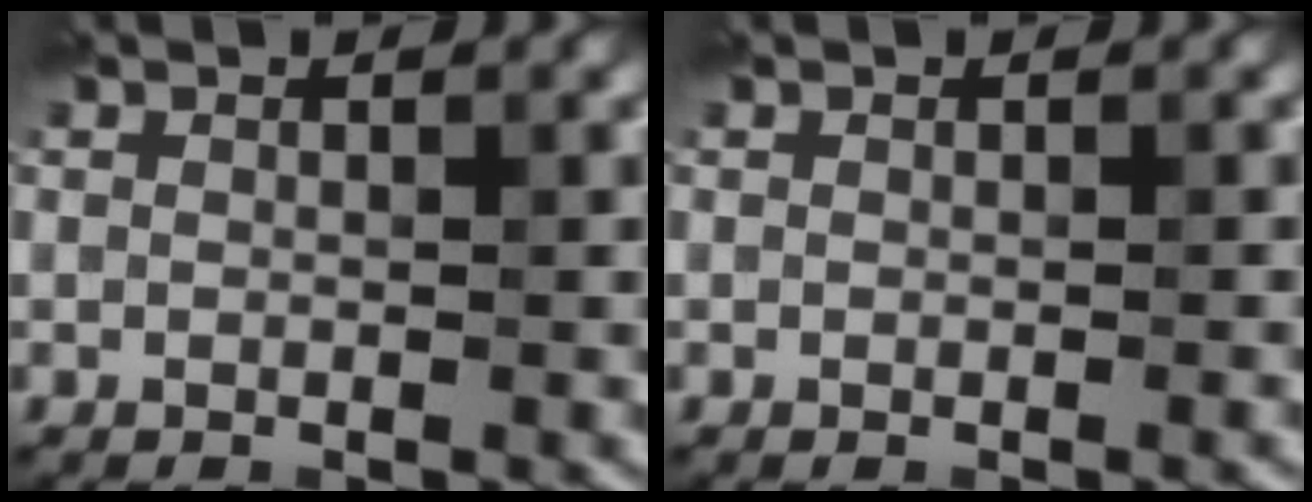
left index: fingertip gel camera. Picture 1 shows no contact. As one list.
[{"total": 0.6, "force": [-0.2, 0.1, 0.6], "torque": [-0.008, 0.000, -0.001]}]